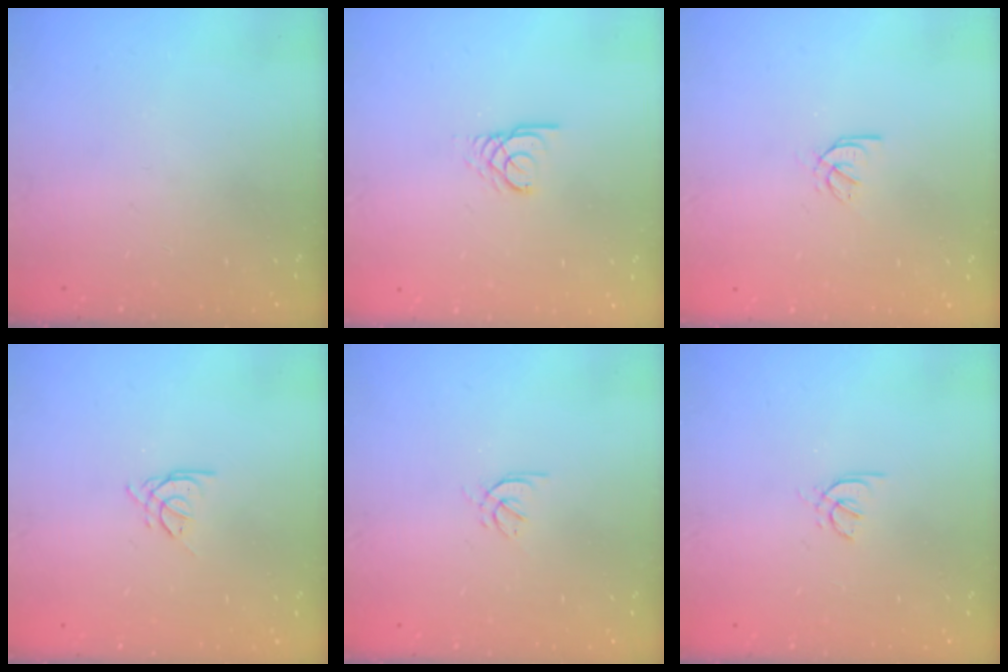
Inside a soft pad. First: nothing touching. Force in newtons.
{"total": 2.7, "press": 2.7, "slide": 0.1}
{"total": 2.1, "press": 2.0, "slide": 0.5}
{"total": 1.9, "press": 1.9, "slide": 0.4}
{"total": 2.1, "press": 2.0, "slide": 0.6}
{"total": 1.2, "press": 1.2, "slide": 0.4}